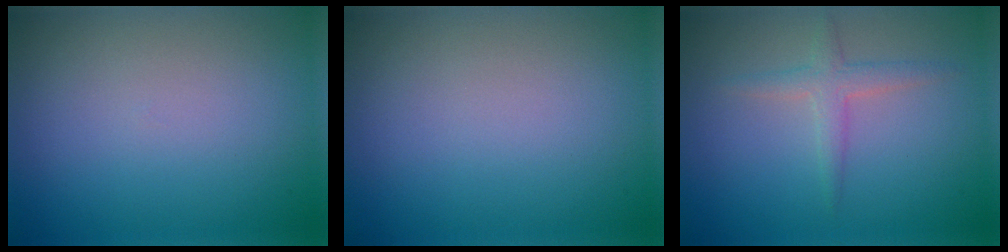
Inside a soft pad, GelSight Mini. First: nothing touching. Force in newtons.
{"total": 0.0}
{"total": 1.9, "press": 1.9, "slide": 0.1}